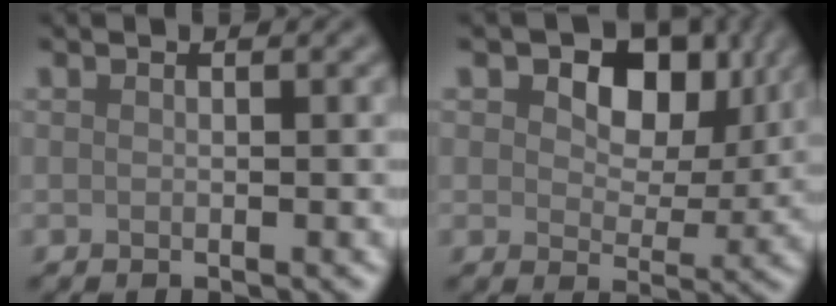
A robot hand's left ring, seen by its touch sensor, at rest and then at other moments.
{"total": 7.4, "force": [2.8, 4.8, 4.9], "torque": [-0.076, -0.006, 0.034]}